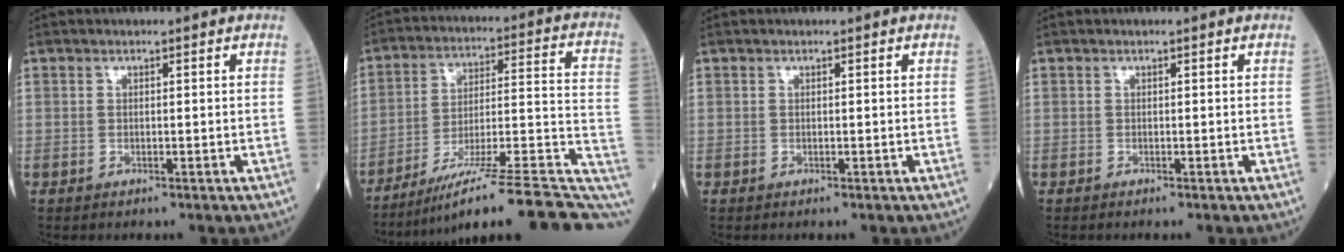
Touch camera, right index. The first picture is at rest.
{"total": 23.7, "force": [-17.3, 2.0, 16.0], "torque": [-0.163, 0.015, -0.260]}
{"total": 0.0}
{"total": 0.0}